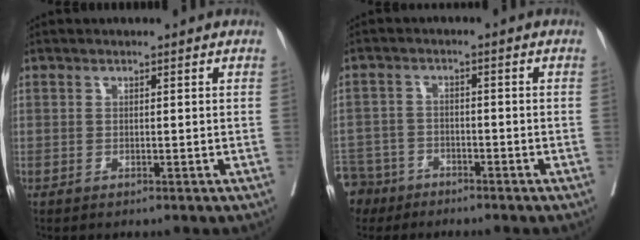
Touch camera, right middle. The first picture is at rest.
{"total": 8.3, "force": [-6.3, 5.3, 0.9], "torque": [-0.040, -0.008, -0.114]}